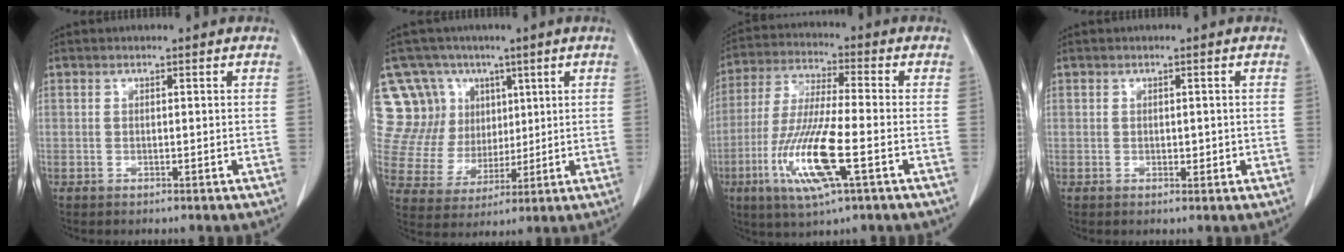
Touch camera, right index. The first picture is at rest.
{"total": 14.8, "force": [7.2, 12.8, 2.0], "torque": [-0.063, 0.065, 0.158]}
{"total": 13.7, "force": [-4.6, 1.3, 12.9], "torque": [-0.268, -0.020, -0.085]}
{"total": 1.4, "force": [0.1, 1.0, 1.0], "torque": [-0.010, 0.001, 0.007]}